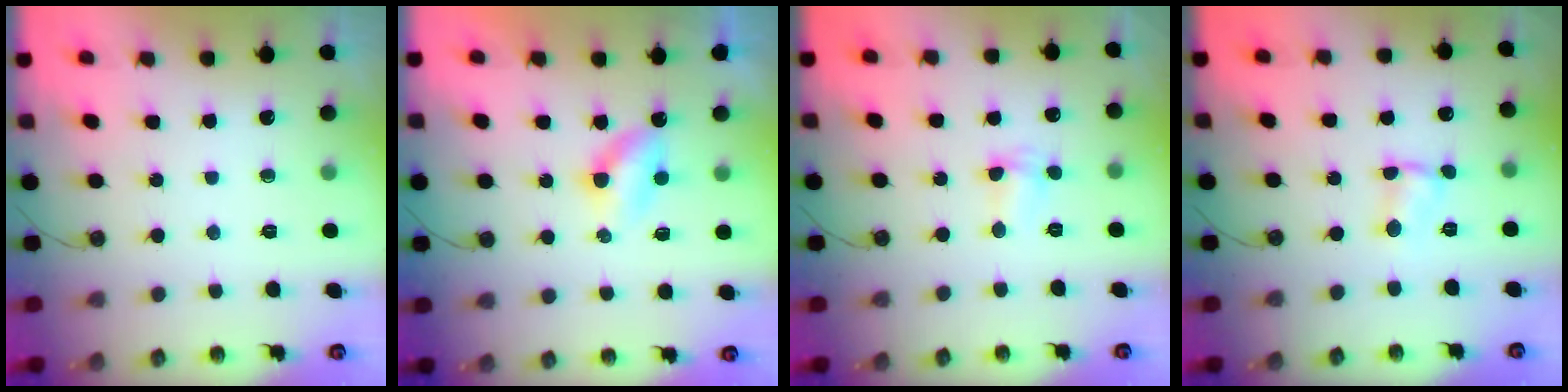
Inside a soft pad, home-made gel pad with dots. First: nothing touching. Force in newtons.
{"total": 3.7, "press": 3.7, "slide": 0.5}
{"total": 2.1, "press": 2.0, "slide": 0.5}
{"total": 1.8, "press": 1.8, "slide": 0.3}